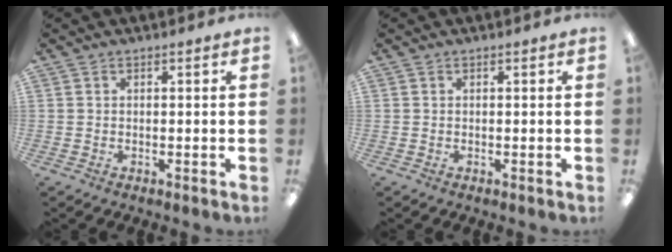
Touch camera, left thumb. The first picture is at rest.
{"total": 0.0}